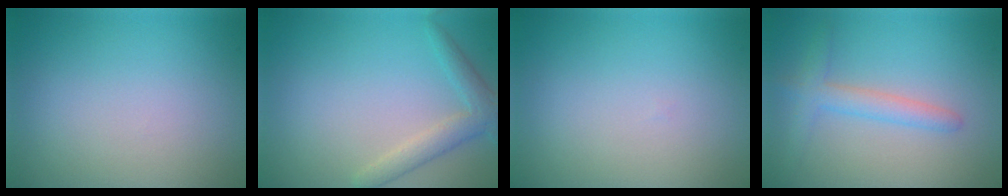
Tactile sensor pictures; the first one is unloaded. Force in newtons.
{"total": 2.6, "press": 2.6, "slide": 0.1}
{"total": 0.0}
{"total": 2.6, "press": 2.6, "slide": 0.1}